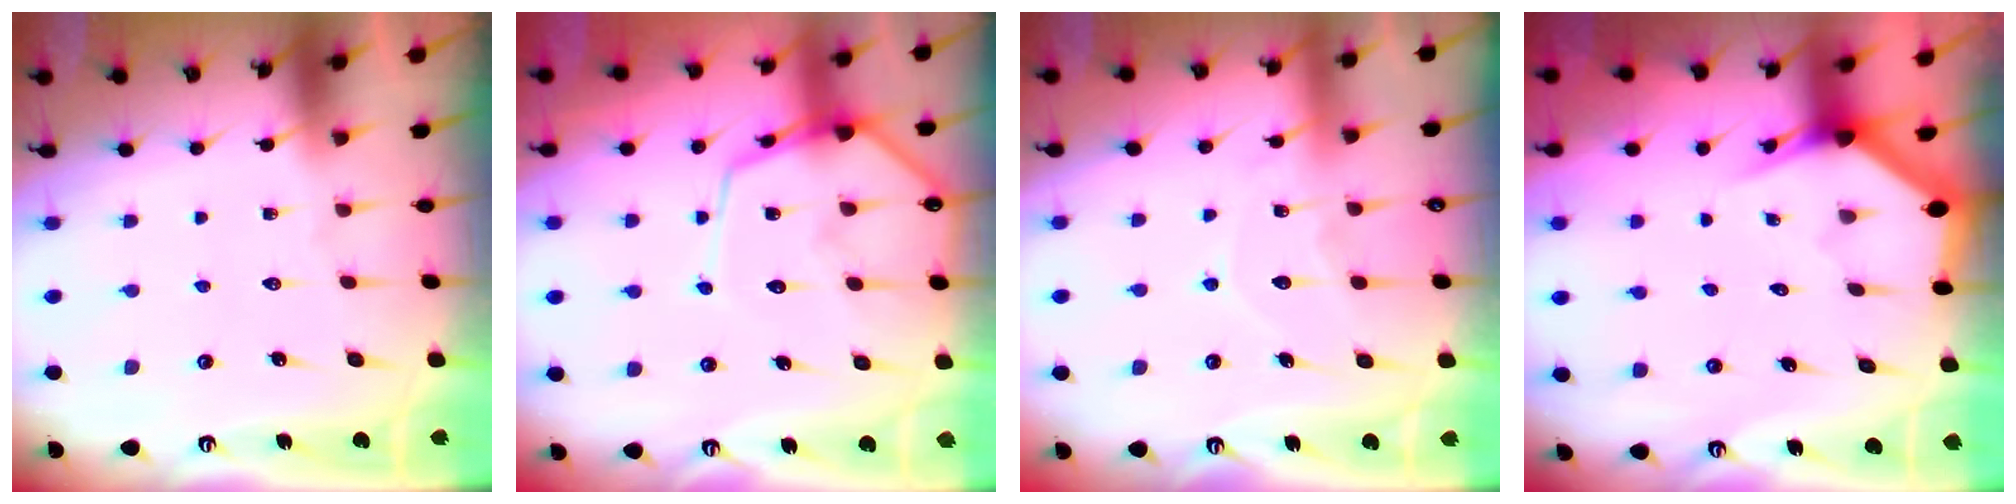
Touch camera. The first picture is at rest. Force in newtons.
{"total": 11.6, "press": 11.5, "slide": 1.4}
{"total": 9.1, "press": 9.1, "slide": 0.9}
{"total": 2.7, "press": 2.7, "slide": 0.1}